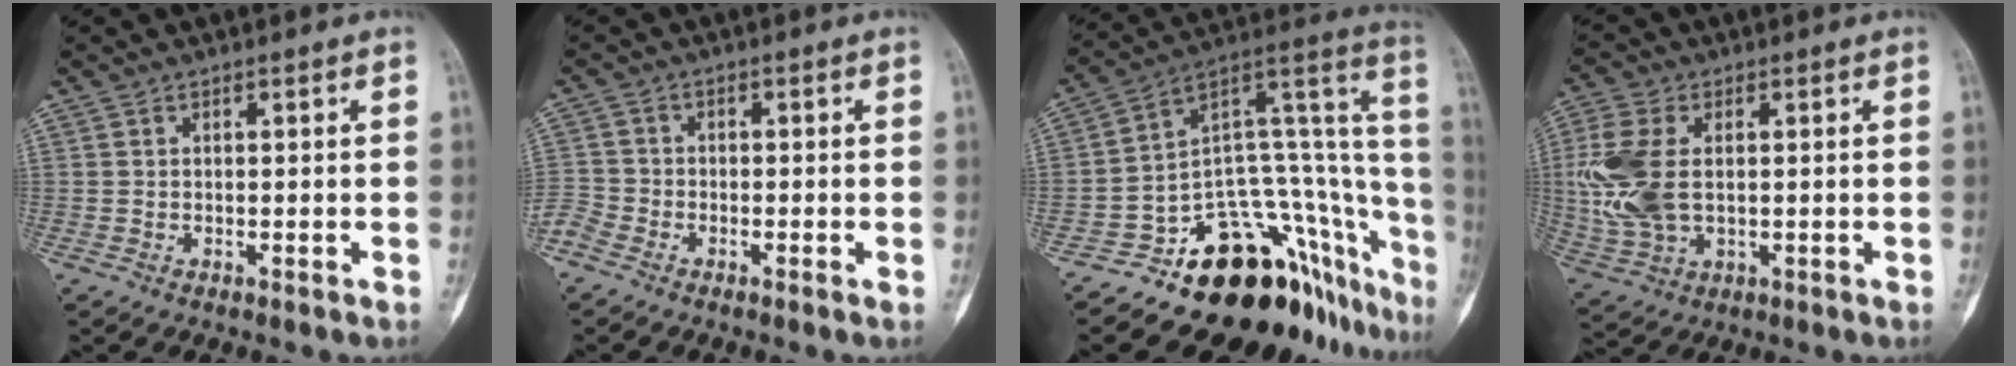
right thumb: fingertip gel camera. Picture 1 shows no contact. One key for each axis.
{"total": 3.5, "fx": -2.6, "fy": 1.9, "fz": 1.3, "tx": -0.027, "ty": -0.003, "tz": -0.065}
{"total": 24.8, "fx": -15.5, "fy": 11.2, "fz": 15.8, "tx": -0.082, "ty": 0.150, "tz": -0.218}
{"total": 12.6, "fx": 0.9, "fy": 7.7, "fz": 10.0, "tx": -0.238, "ty": 0.001, "tz": 0.023}